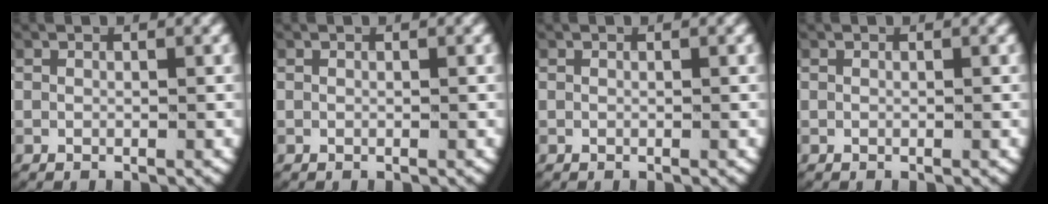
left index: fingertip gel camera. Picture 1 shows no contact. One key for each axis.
{"total": 0.0}
{"total": 0.0}
{"total": 0.0}